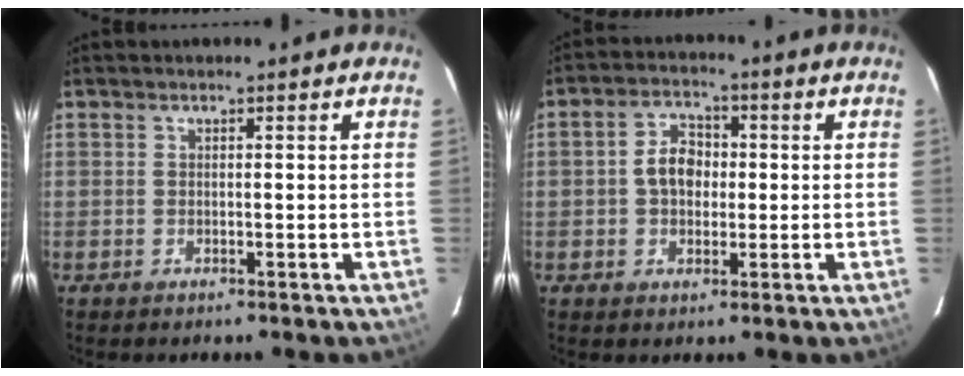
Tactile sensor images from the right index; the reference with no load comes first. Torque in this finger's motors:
{"motor_torque": [0.13, -0.03, 0.15, 0.07]}